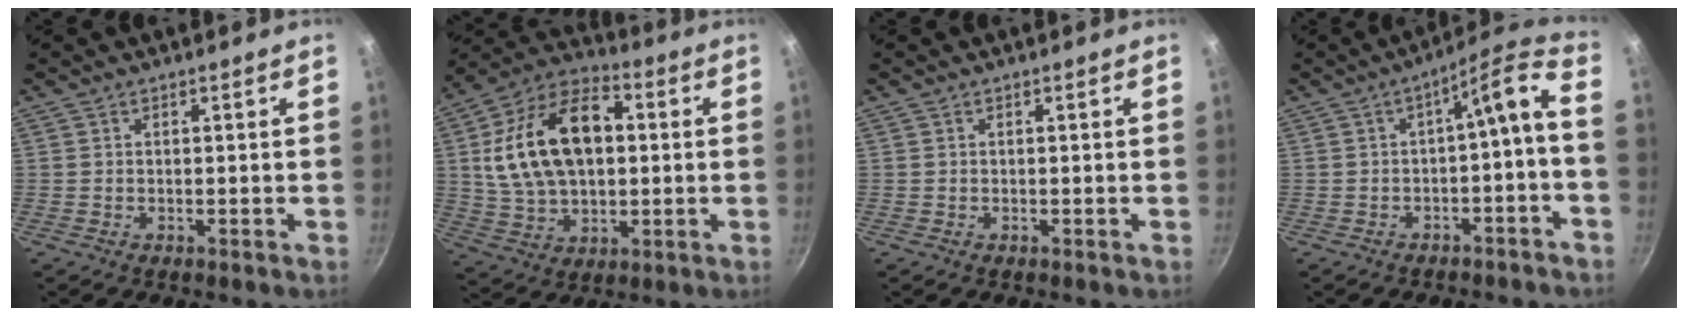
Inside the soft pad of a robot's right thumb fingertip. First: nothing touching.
{"total": 21.0, "force": [2.9, 13.3, 16.0], "torque": [-0.267, 0.020, 0.045]}
{"total": 0.0}
{"total": 9.6, "force": [-2.6, 2.9, 8.8], "torque": [-0.132, 0.062, -0.030]}